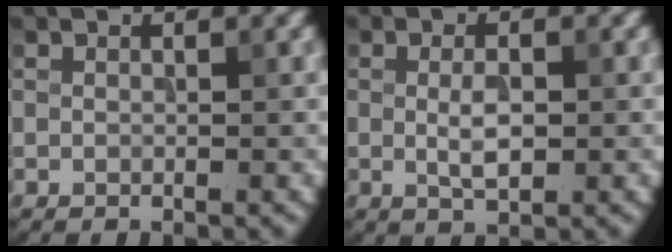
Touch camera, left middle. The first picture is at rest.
{"total": 2.5, "force": [-0.1, 1.0, 2.3], "torque": [-0.049, -0.004, -0.001]}